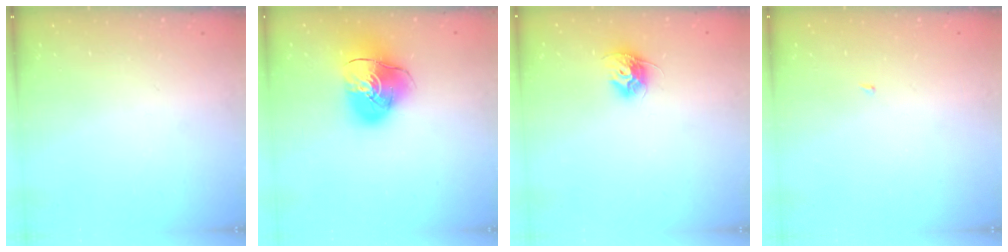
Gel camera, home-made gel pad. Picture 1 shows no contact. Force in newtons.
{"total": 13.5, "press": 13.4, "slide": 1.9}
{"total": 9.4, "press": 9.4, "slide": 0.2}
{"total": 1.4, "press": 1.3, "slide": 0.1}